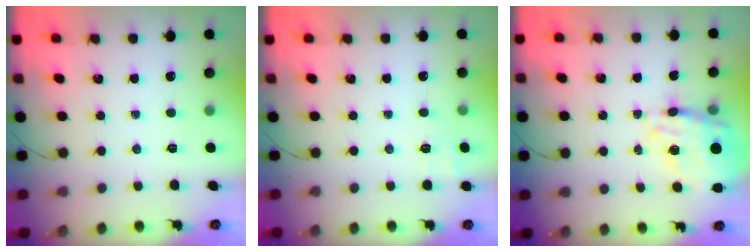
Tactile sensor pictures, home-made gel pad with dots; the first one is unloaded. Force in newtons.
{"total": 7.4, "press": 7.1, "slide": 1.9}
{"total": 16.6, "press": 16.3, "slide": 3.3}